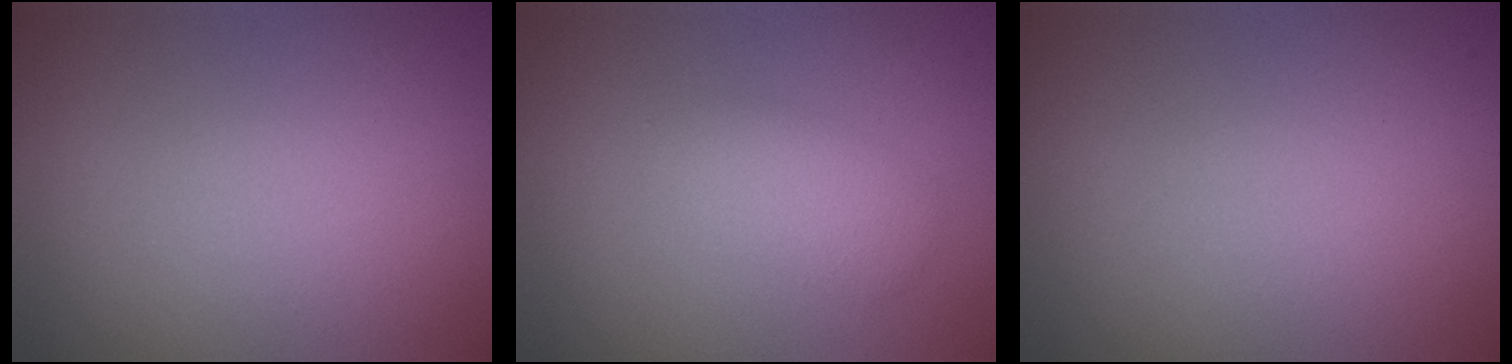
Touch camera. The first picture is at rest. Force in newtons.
{"total": 2.0, "press": 2.0, "slide": 0.0}
{"total": 0.0}